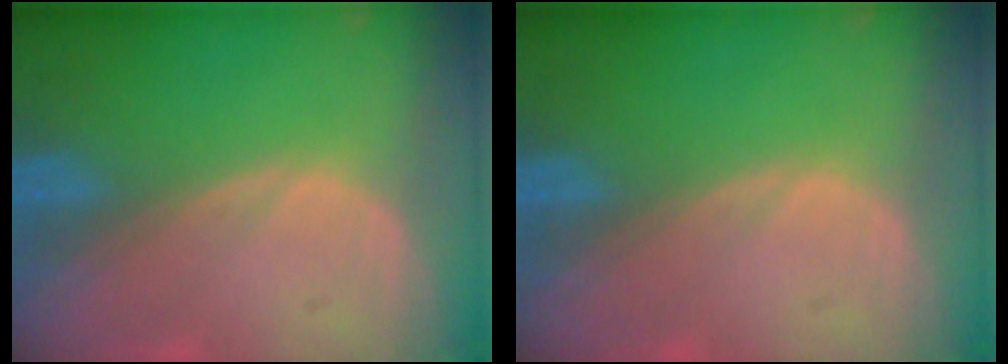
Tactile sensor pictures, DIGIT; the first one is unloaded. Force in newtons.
{"total": 0.0}